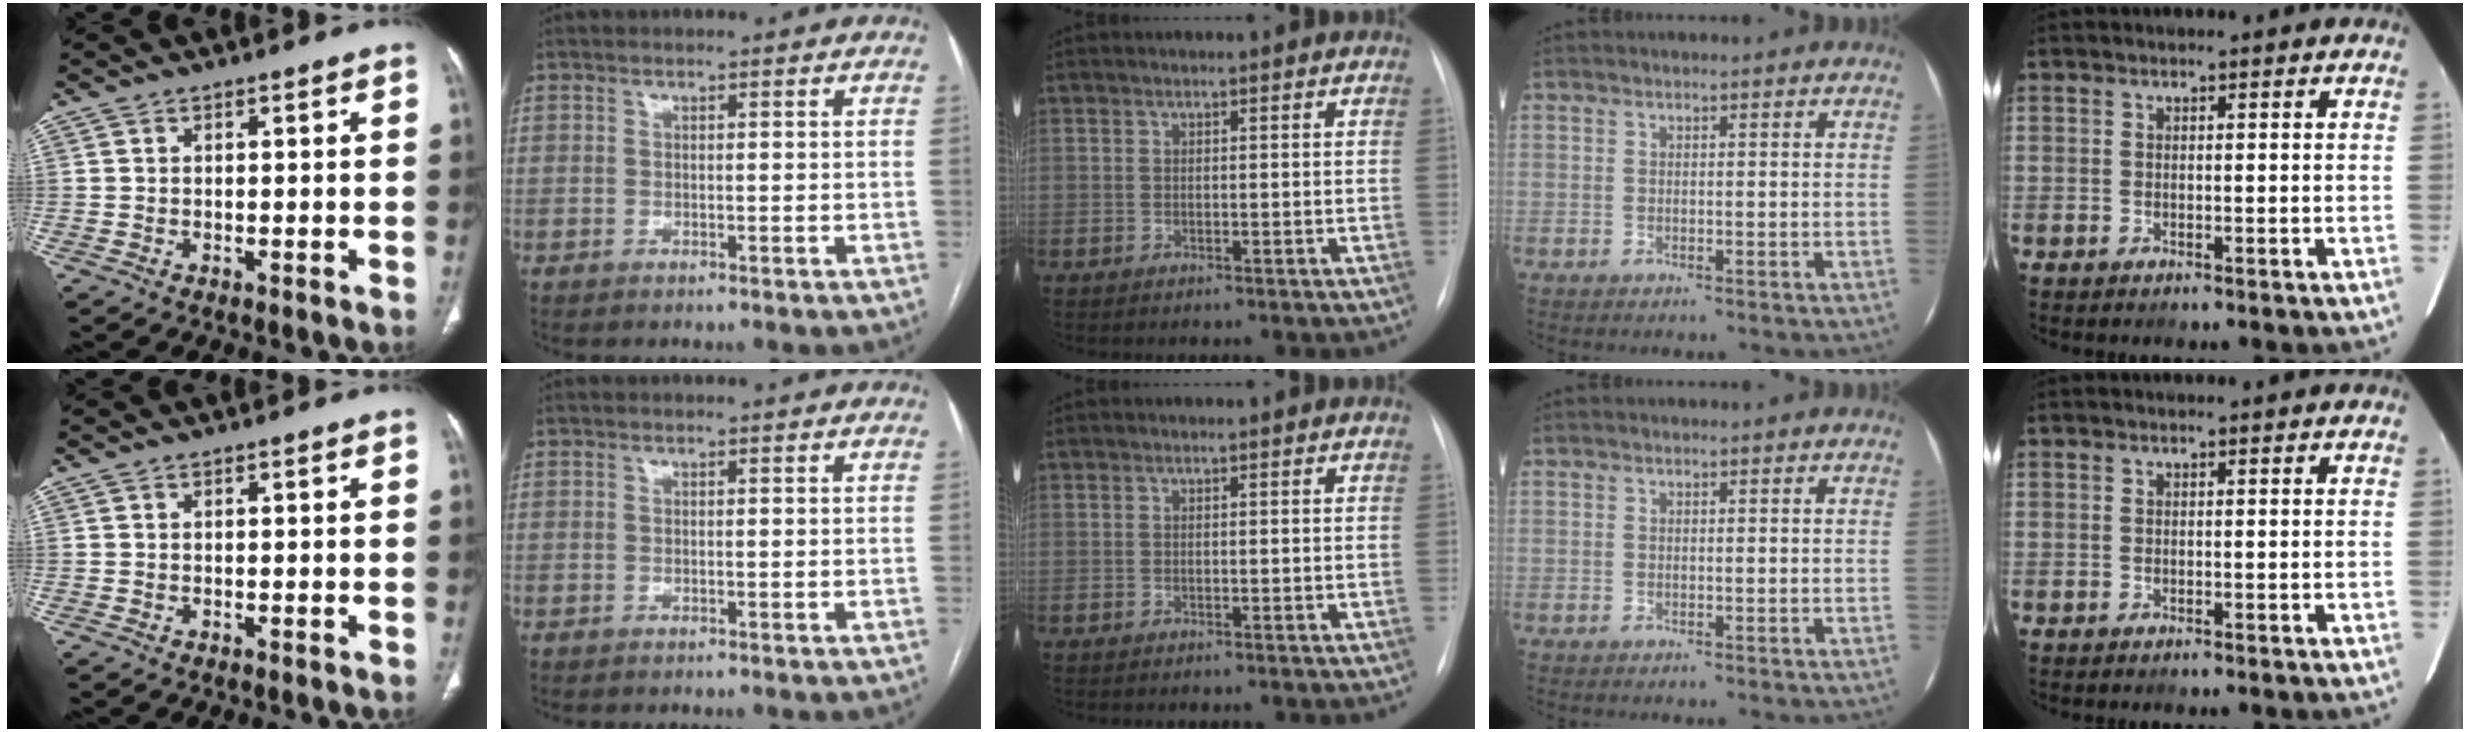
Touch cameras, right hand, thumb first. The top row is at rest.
{}